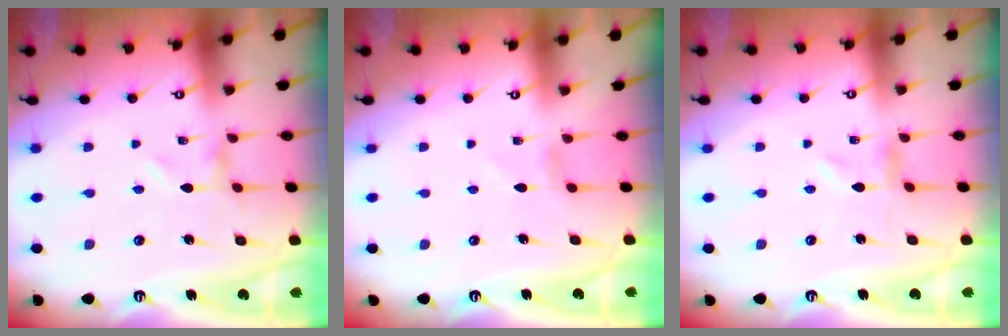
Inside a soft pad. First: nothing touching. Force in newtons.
{"total": 2.7, "press": 2.7, "slide": 0.3}
{"total": 0.0}